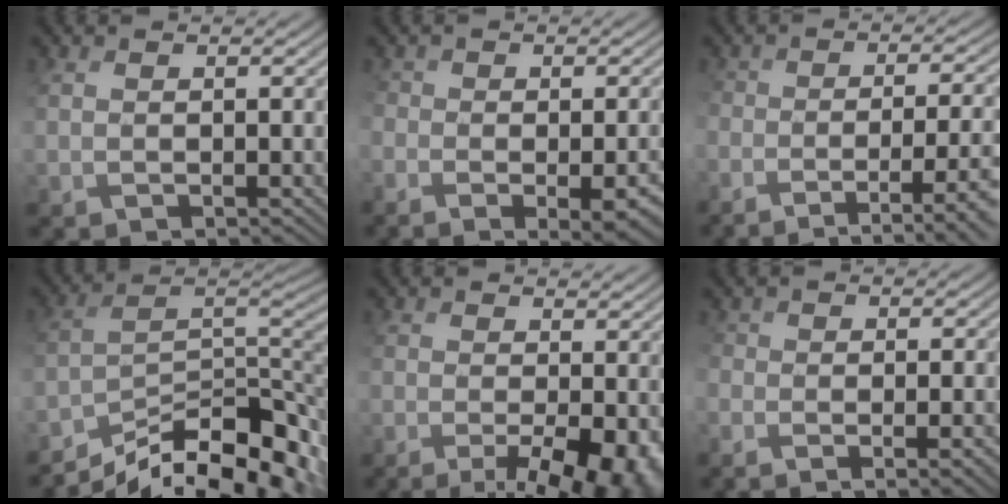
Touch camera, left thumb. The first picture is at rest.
{"total": 8.1, "force": [-3.9, 4.0, 5.8], "torque": [-0.096, -0.022, -0.037]}
{"total": 10.2, "force": [-6.0, 2.8, 7.8], "torque": [-0.110, -0.002, -0.079]}
{"total": 14.7, "force": [-11.0, 4.7, 8.5], "torque": [-0.167, -0.003, -0.182]}
{"total": 9.8, "force": [-4.0, 3.5, 8.2], "torque": [-0.140, -0.011, -0.060]}
{"total": 6.5, "force": [-3.5, 2.8, 4.7], "torque": [-0.064, -0.012, -0.041]}